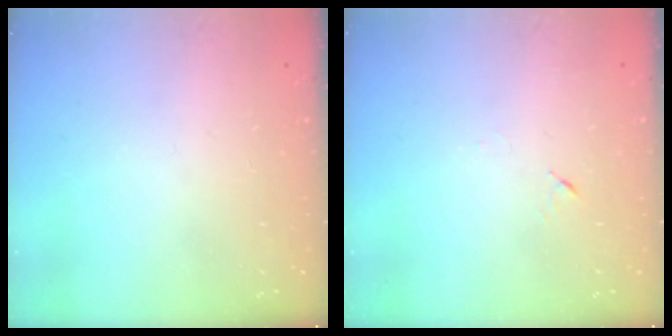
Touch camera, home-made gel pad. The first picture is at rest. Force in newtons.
{"total": 4.2, "press": 4.1, "slide": 0.7}